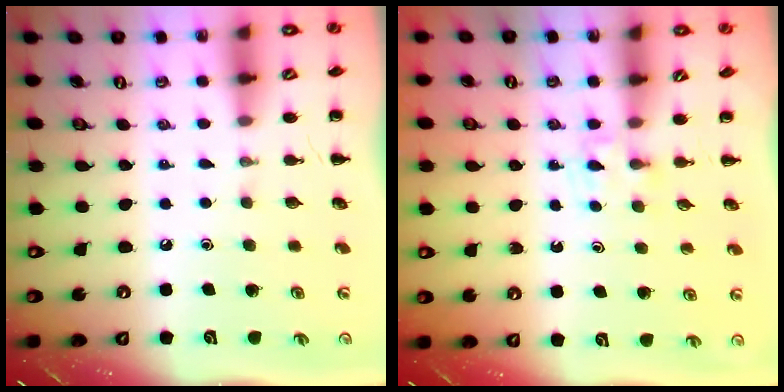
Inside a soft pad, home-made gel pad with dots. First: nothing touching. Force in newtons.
{"total": 3.7, "press": 3.5, "slide": 1.1}